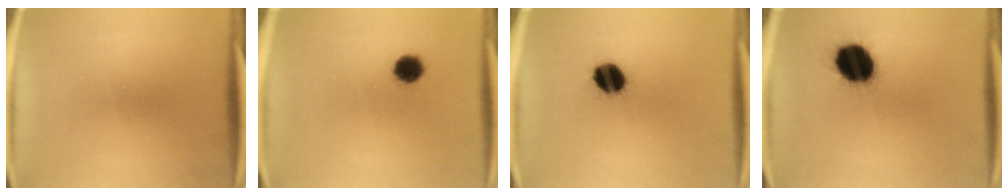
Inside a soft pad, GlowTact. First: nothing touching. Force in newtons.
{"total": 5.1}
{"total": 9.4}
{"total": 14.7}